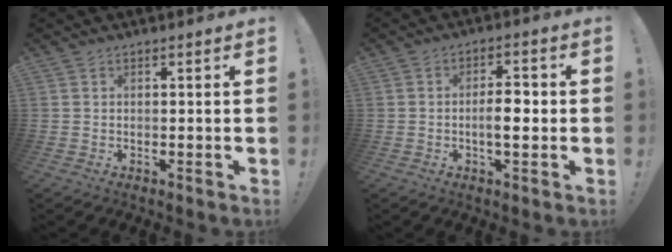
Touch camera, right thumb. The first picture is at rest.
{"total": 6.5, "force": [-1.3, 2.6, 5.8], "torque": [-0.087, 0.007, -0.029]}